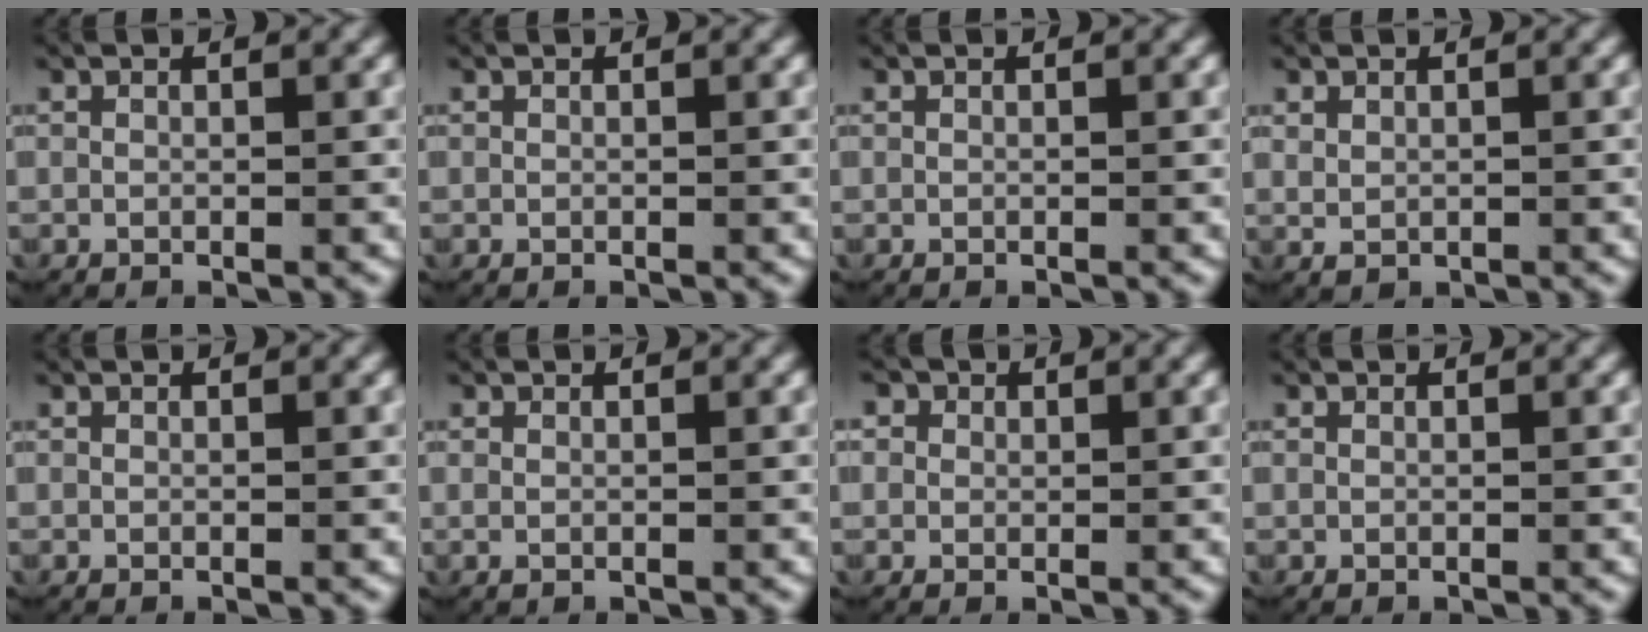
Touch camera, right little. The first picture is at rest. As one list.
[{"total": 0.0}, {"total": 0.0}, {"total": 1.4, "force": [0.3, 1.2, 0.7], "torque": [-0.022, -0.005, 0.015]}, {"total": 0.0}, {"total": 0.9, "force": [0.0, 0.6, 0.7], "torque": [-0.015, -0.003, 0.002]}, {"total": 2.4, "force": [0.7, 2.2, 0.5], "torque": [-0.021, 0.001, 0.007]}, {"total": 0.0}]